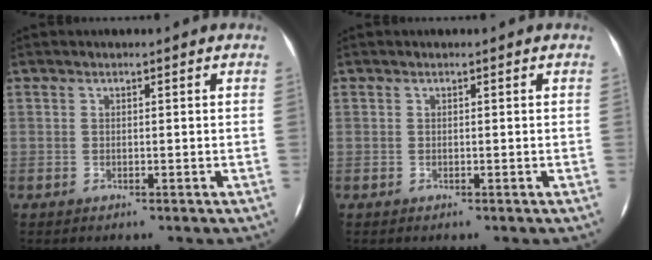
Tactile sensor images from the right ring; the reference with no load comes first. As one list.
[{"total": 0.0}]